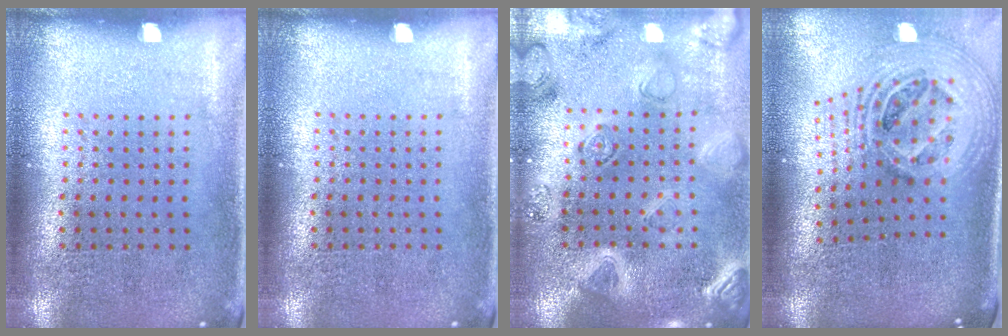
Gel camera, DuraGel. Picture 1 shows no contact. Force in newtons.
{"total": 0.0}
{"total": 3.0, "press": 2.9, "slide": 0.8}
{"total": 2.6, "press": 1.9, "slide": 1.9}